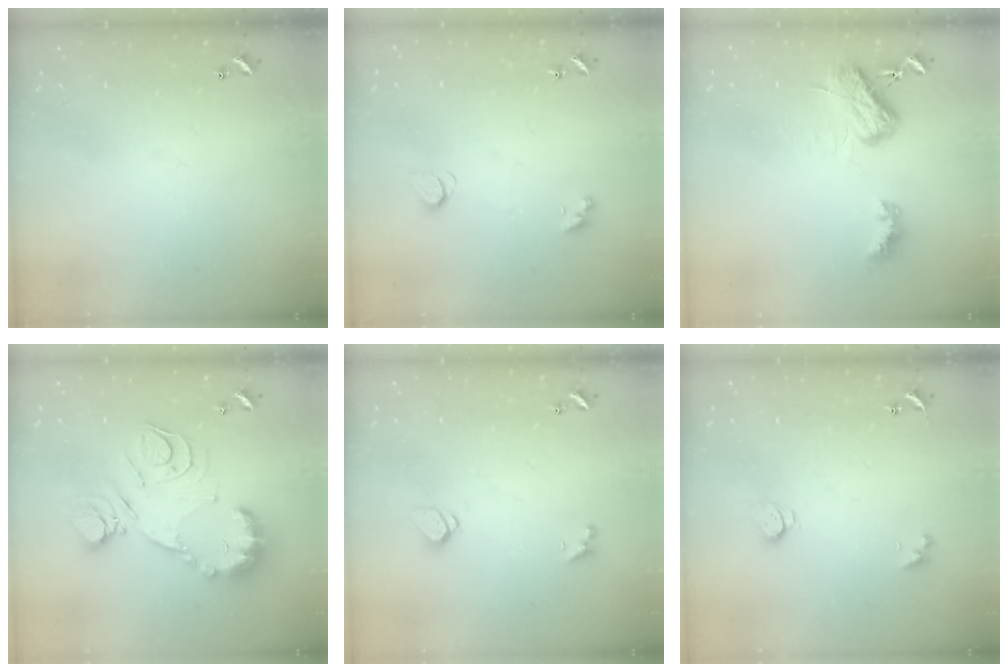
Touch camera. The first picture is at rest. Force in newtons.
{"total": 2.6, "press": 2.6, "slide": 0.5}
{"total": 5.3, "press": 5.2, "slide": 0.8}
{"total": 21.4, "press": 21.4, "slide": 1.9}
{"total": 1.3, "press": 1.2, "slide": 0.4}
{"total": 2.7, "press": 2.7, "slide": 0.3}